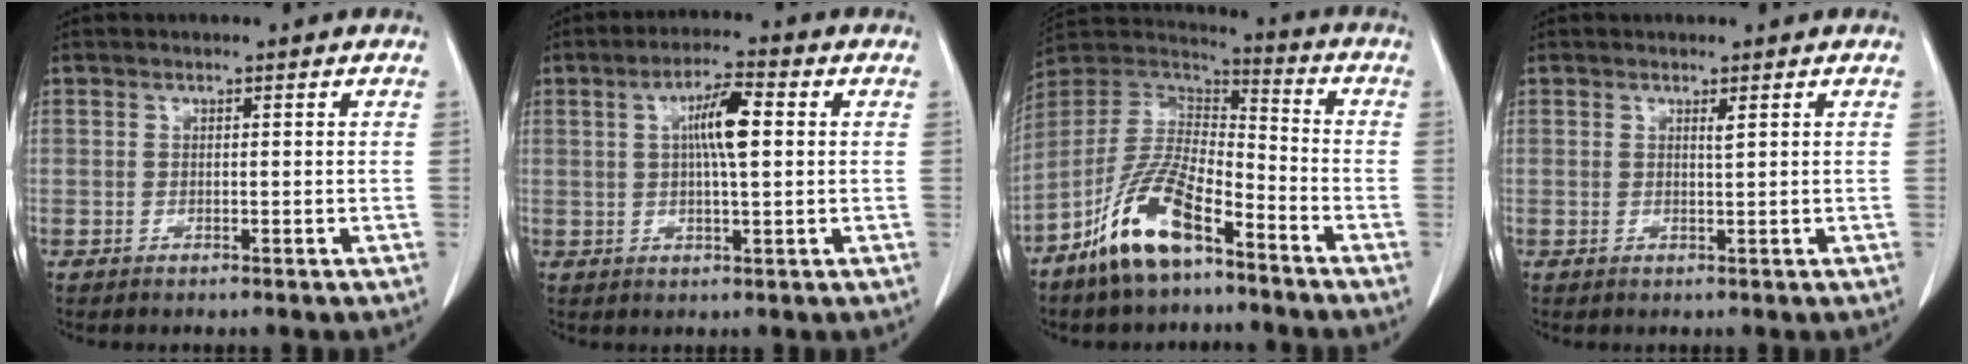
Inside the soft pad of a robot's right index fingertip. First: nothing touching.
{"total": 6.6, "force": [1.3, 0.9, 6.4], "torque": [-0.115, 0.009, 0.020]}
{"total": 13.8, "force": [-8.6, 4.3, 9.9], "torque": [-0.203, 0.004, -0.163]}
{"total": 0.9, "force": [0.5, -0.1, 0.7], "torque": [-0.017, -0.005, 0.010]}